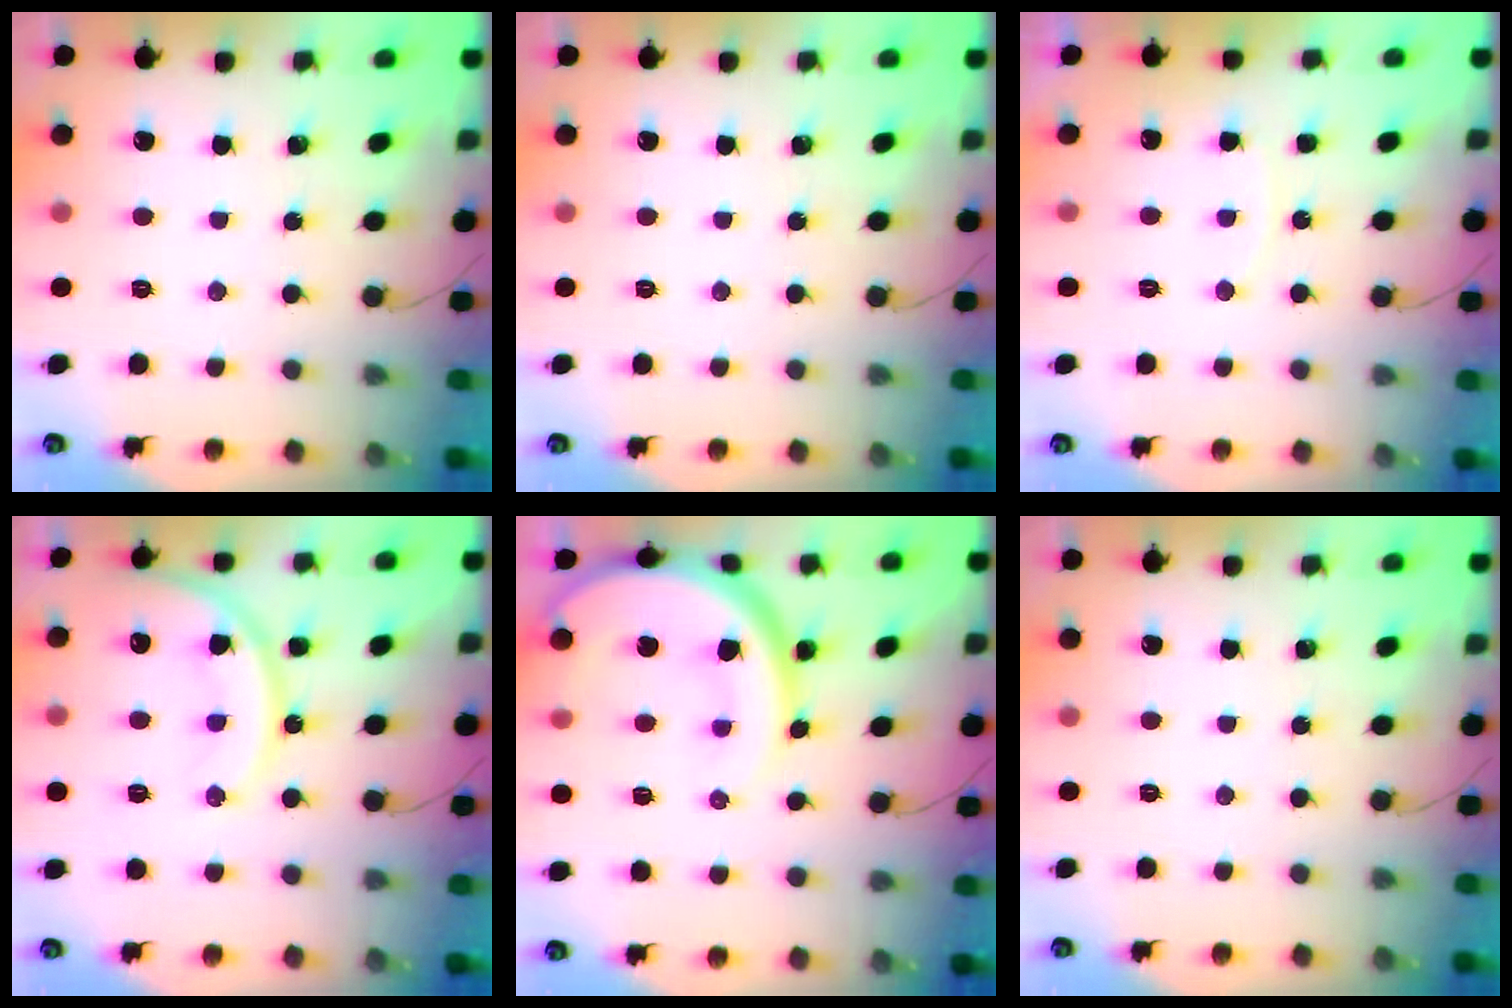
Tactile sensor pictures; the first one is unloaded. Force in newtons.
{"total": 0.0}
{"total": 5.8, "press": 5.8, "slide": 0.5}
{"total": 15.2, "press": 15.1, "slide": 1.5}
{"total": 16.6, "press": 16.5, "slide": 1.5}
{"total": 0.0}